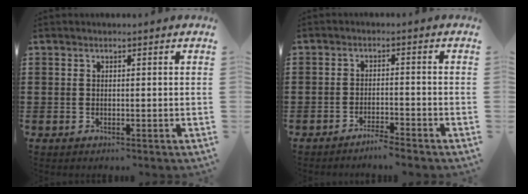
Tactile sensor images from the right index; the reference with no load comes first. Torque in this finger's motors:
{"motor_torque": [0.50, 0.64, 0.03, 0.02]}